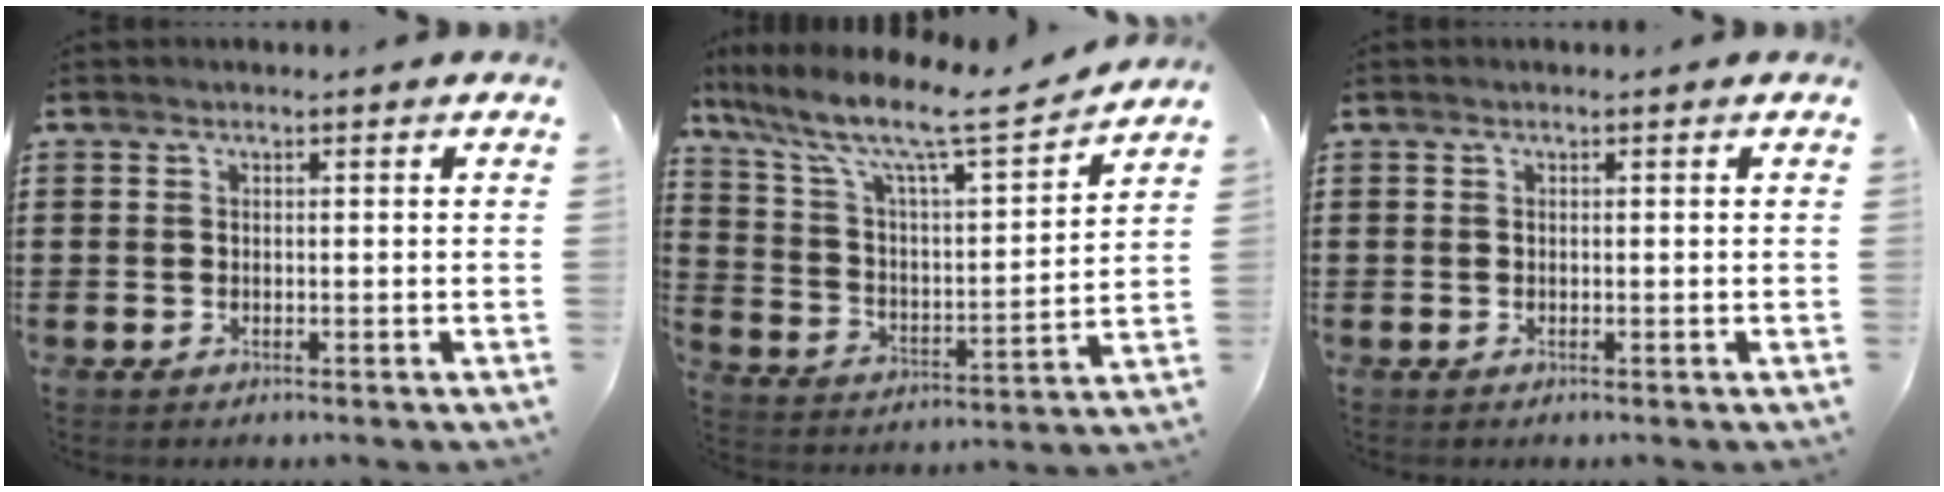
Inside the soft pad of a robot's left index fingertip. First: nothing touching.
{"total": 9.2, "force": [7.3, 1.2, 5.6], "torque": [-0.139, -0.051, 0.115]}
{"total": 0.0}